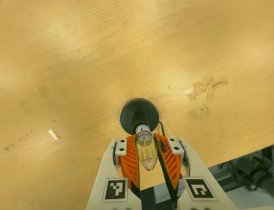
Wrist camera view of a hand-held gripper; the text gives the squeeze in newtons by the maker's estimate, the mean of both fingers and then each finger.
{"total": 14.2, "left": 13.8, "right": 14.7}